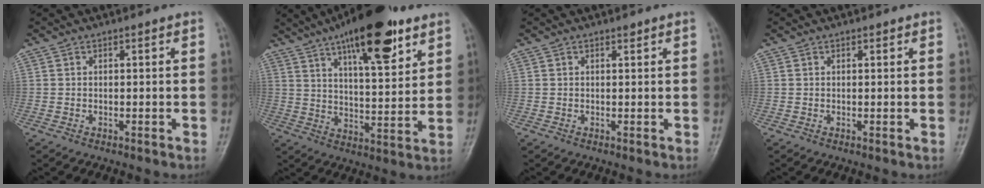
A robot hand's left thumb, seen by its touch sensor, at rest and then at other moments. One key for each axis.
{"total": 19.4, "fx": 11.4, "fy": 6.6, "fz": 14.3, "tx": -0.191, "ty": -0.043, "tz": 0.179}
{"total": 0.7, "fx": 0.5, "fy": 0.3, "fz": 0.3, "tx": -0.002, "ty": -0.002, "tz": 0.005}
{"total": 0.6, "fx": 0.4, "fy": 0.4, "fz": 0.3, "tx": 0.000, "ty": -0.002, "tz": 0.002}